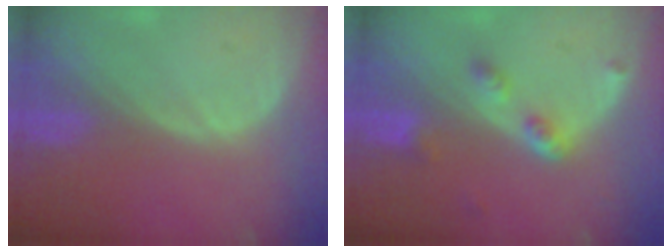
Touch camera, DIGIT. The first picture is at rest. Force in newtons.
{"total": 4.3, "press": 4.0, "slide": 1.6}